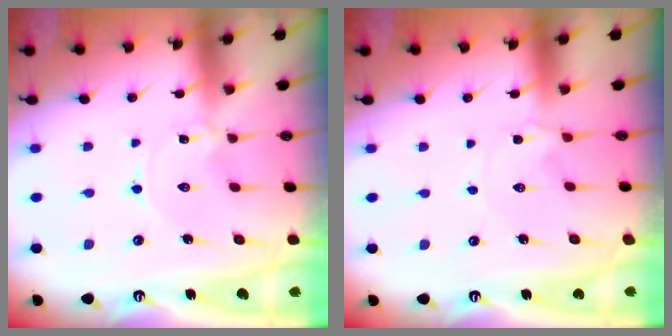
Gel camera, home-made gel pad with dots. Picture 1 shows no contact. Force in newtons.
{"total": 0.8, "press": 0.7, "slide": 0.2}